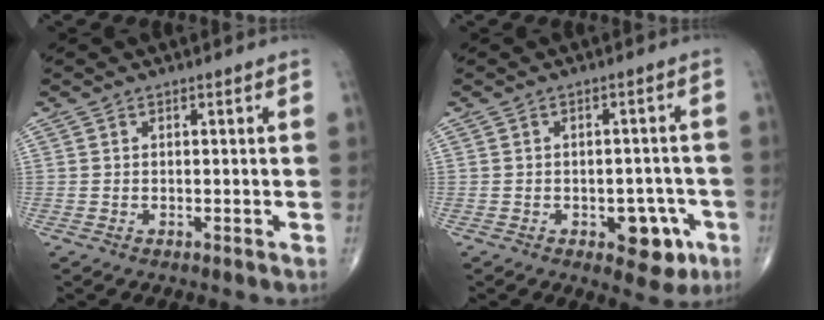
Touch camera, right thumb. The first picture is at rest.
{"total": 7.5, "force": [-3.0, 4.3, 5.3], "torque": [-0.034, 0.018, -0.033]}